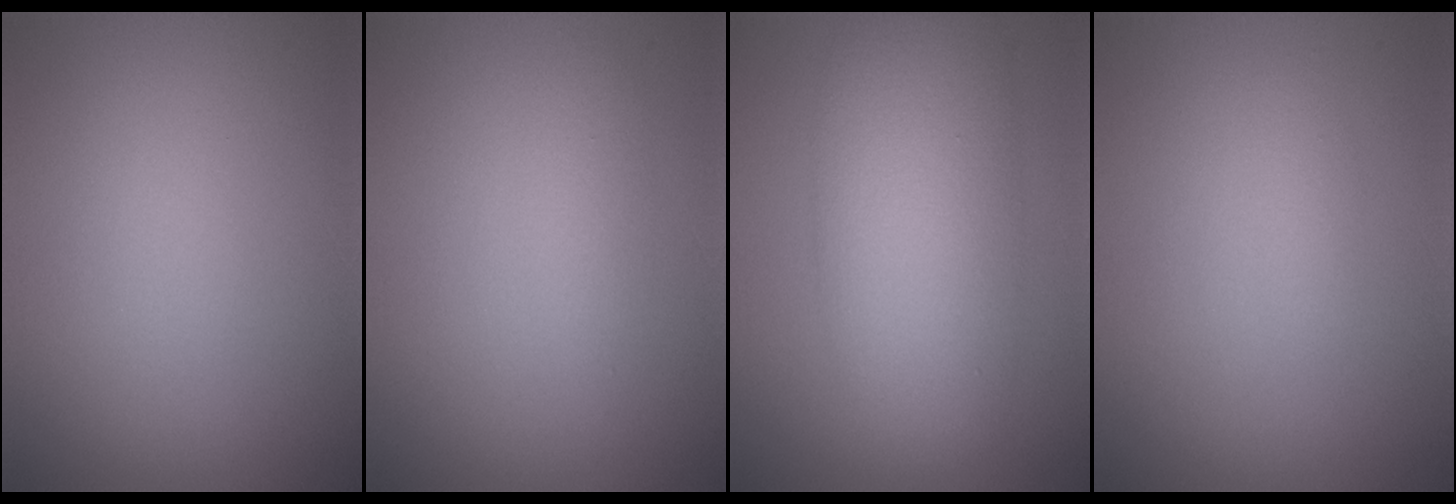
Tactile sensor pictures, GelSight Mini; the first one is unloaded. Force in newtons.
{"total": 1.5, "press": 1.5, "slide": 0.1}
{"total": 7.7, "press": 7.7, "slide": 0.3}
{"total": 0.6, "press": 0.6, "slide": 0.0}